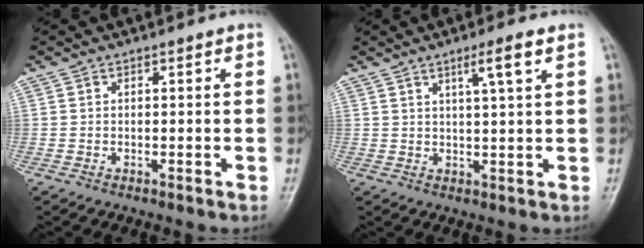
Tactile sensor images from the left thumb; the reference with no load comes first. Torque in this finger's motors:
{"motor_torque": [-0.04, 0.00, -0.18, -0.01, 0.08]}